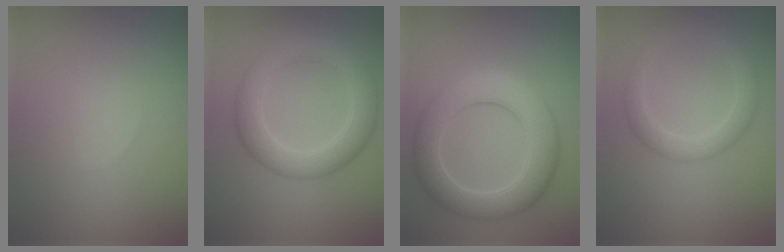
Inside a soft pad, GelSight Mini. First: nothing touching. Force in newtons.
{"total": 4.9, "press": 4.9, "slide": 0.1}
{"total": 6.6, "press": 6.6, "slide": 0.5}
{"total": 2.7, "press": 2.7, "slide": 0.1}